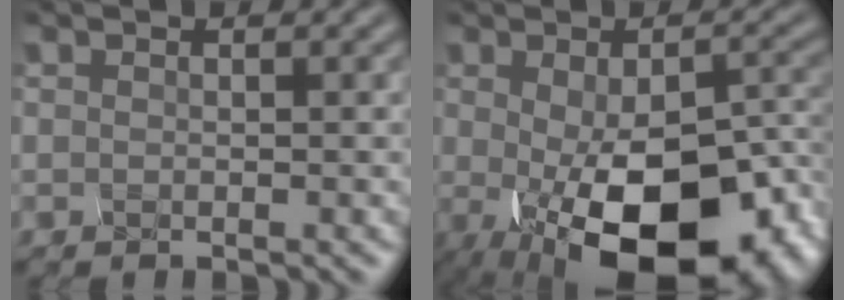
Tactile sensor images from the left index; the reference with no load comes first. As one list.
[{"total": 14.6, "force": [-5.2, 6.7, 11.8], "torque": [-0.175, -0.042, -0.051]}]